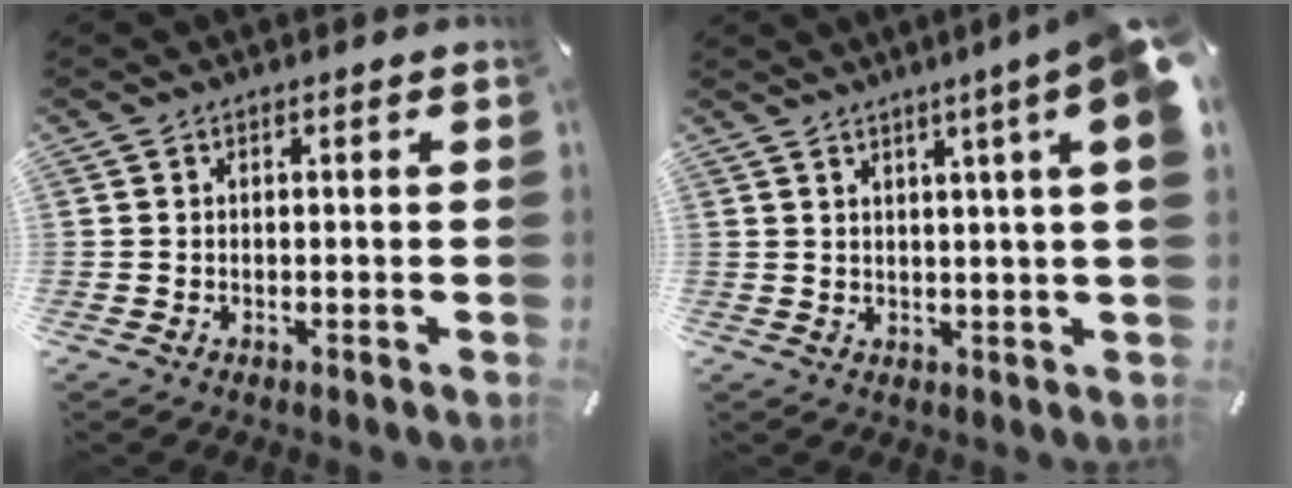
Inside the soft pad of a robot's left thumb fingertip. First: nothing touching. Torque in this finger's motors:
{"motor_torque": [2.84, 2.17, 1.45, -1.31, 0.15]}